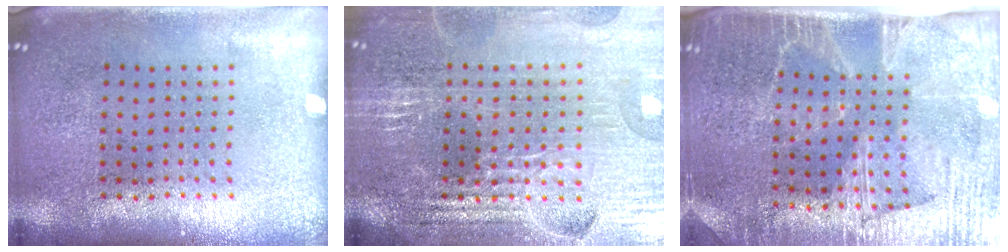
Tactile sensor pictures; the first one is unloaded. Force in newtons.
{"total": 3.8, "press": 3.8, "slide": 0.8}
{"total": 4.0, "press": 3.5, "slide": 2.0}